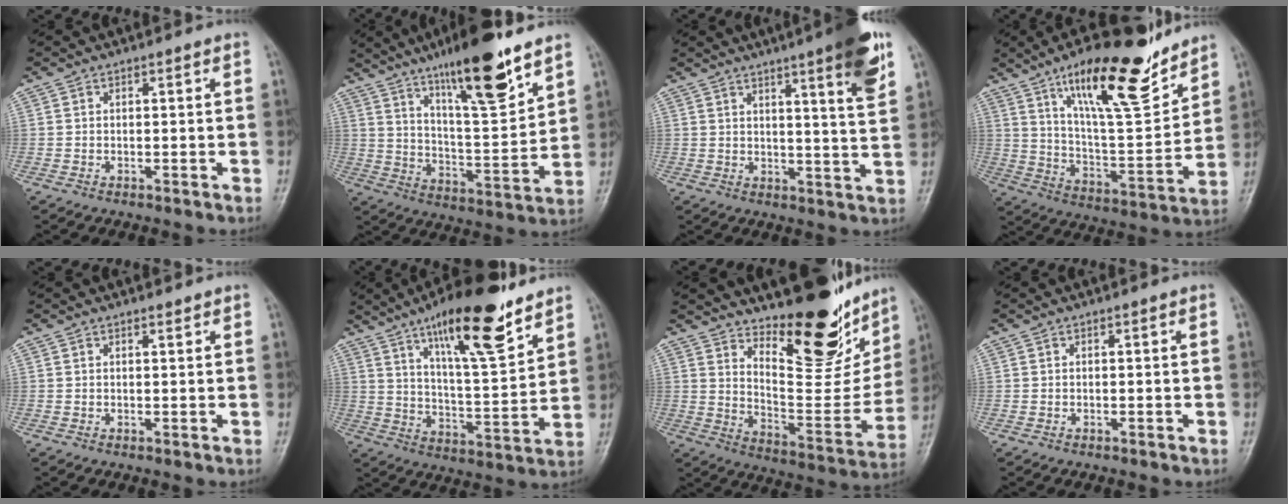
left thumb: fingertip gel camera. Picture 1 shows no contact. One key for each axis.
{"total": 18.3, "fx": 12.1, "fy": 3.7, "fz": 13.2, "tx": -0.193, "ty": -0.065, "tz": 0.207}
{"total": 11.5, "fx": 6.6, "fy": 1.0, "fz": 9.4, "tx": -0.119, "ty": -0.033, "tz": 0.085}
{"total": 21.5, "fx": 14.3, "fy": 5.9, "fz": 15.0, "tx": -0.205, "ty": -0.076, "tz": 0.240}
{"total": 0.7, "fx": 0.6, "fy": 0.2, "fz": 0.3, "tx": -0.007, "ty": -0.005, "tz": 0.010}
{"total": 18.7, "fx": 12.2, "fy": 4.8, "fz": 13.4, "tx": -0.188, "ty": -0.066, "tz": 0.203}
{"total": 22.3, "fx": 16.1, "fy": 8.3, "fz": 13.0, "tx": -0.131, "ty": -0.116, "tz": 0.247}
{"total": 0.0}